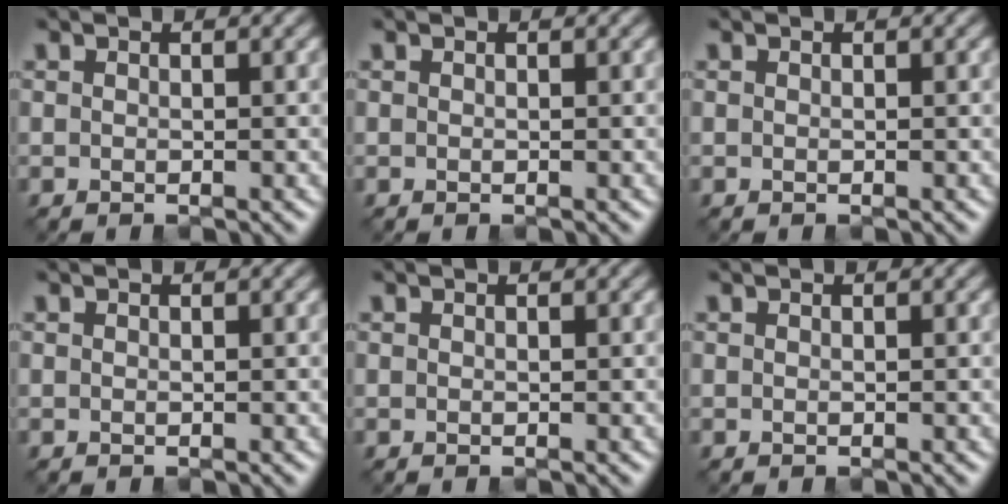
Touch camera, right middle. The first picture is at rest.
{"total": 0.0}
{"total": 0.0}
{"total": 0.0}
{"total": 0.0}
{"total": 0.0}